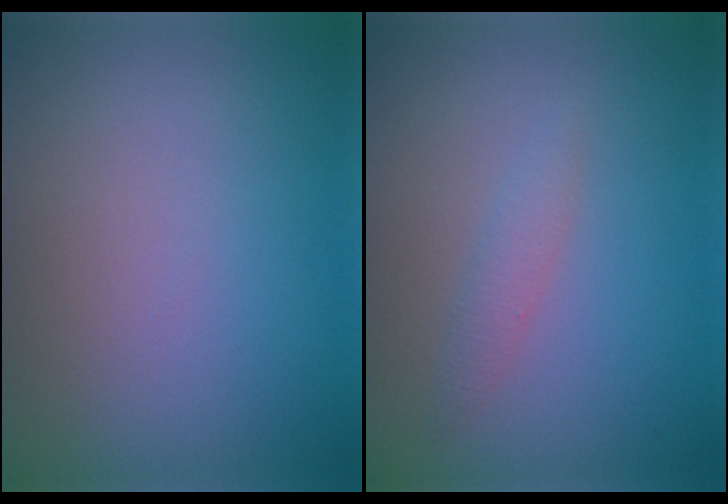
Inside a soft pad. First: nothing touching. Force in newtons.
{"total": 1.3, "press": 1.3, "slide": 0.0}